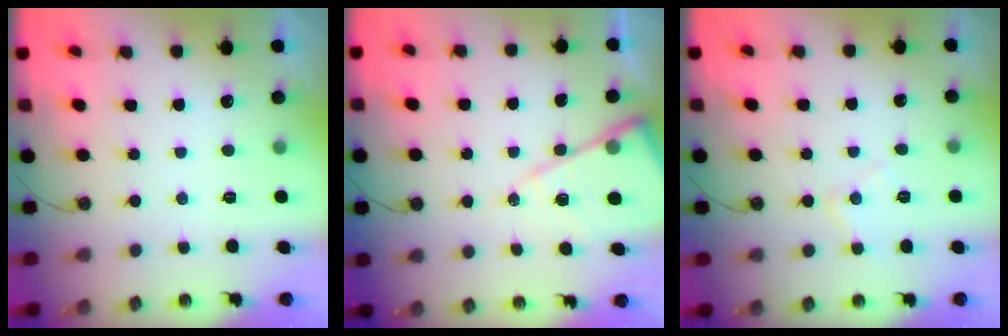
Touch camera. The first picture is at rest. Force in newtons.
{"total": 11.7, "press": 11.7, "slide": 1.1}
{"total": 6.9, "press": 6.9, "slide": 0.5}